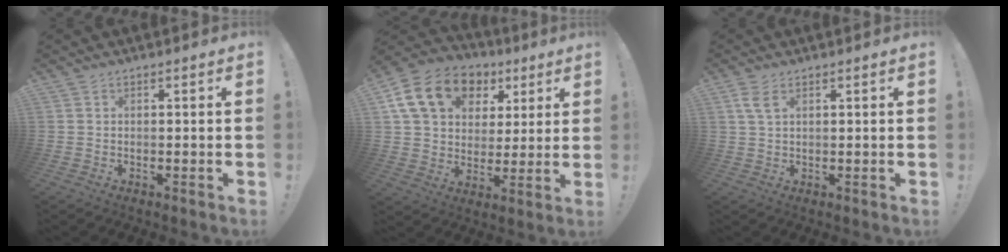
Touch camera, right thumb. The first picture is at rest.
{"total": 18.9, "force": [8.1, 13.8, 10.1], "torque": [-0.156, -0.023, 0.159]}
{"total": 3.9, "force": [1.8, 1.8, 3.0], "torque": [-0.052, 0.000, 0.033]}